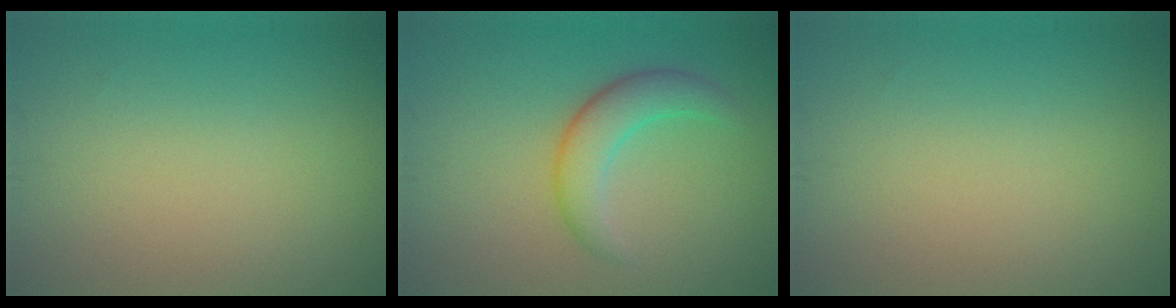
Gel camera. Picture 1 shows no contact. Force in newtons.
{"total": 3.6, "press": 3.6, "slide": 0.1}
{"total": 0.0}